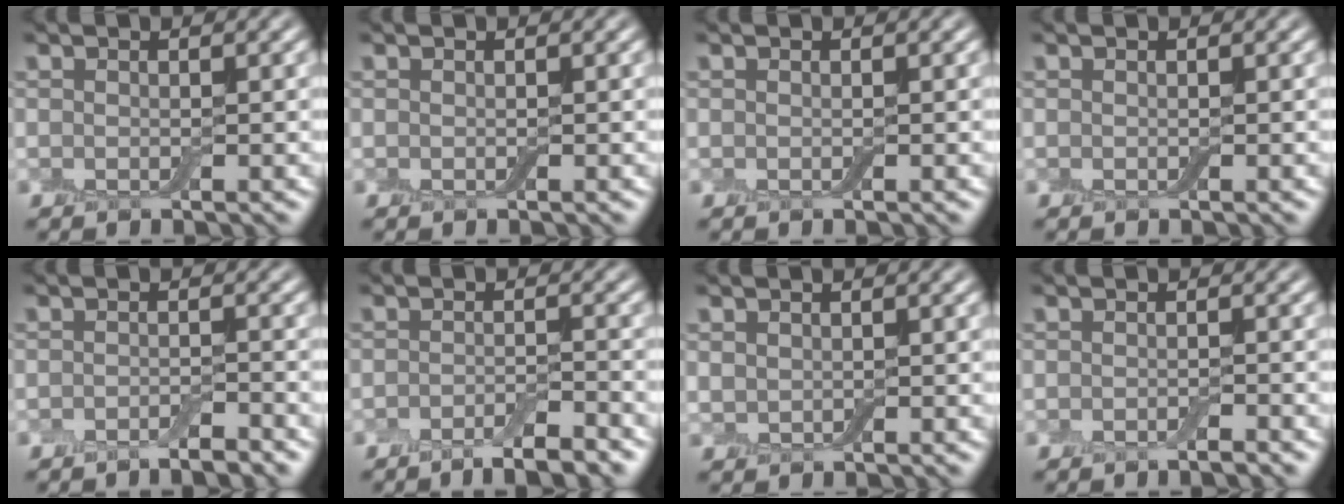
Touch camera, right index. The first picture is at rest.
{"total": 0.0}
{"total": 0.0}
{"total": 0.0}
{"total": 1.6, "force": [-1.4, 0.1, 0.8], "torque": [-0.012, 0.000, -0.025]}
{"total": 3.6, "force": [-2.7, 0.7, 2.2], "torque": [-0.033, 0.002, -0.046]}
{"total": 0.7, "force": [0.4, 0.6, -0.1], "torque": [0.003, 0.003, 0.004]}
{"total": 0.9, "force": [-0.7, 0.0, 0.5], "torque": [-0.006, -0.001, -0.012]}